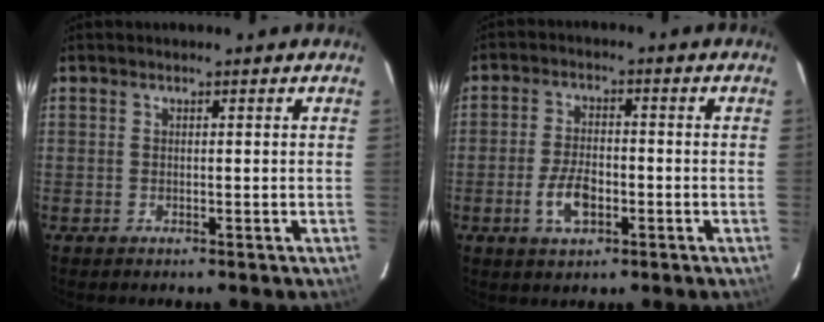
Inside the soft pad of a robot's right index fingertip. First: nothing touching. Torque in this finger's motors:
{"motor_torque": [1.14, -0.43, 0.35, 0.05]}